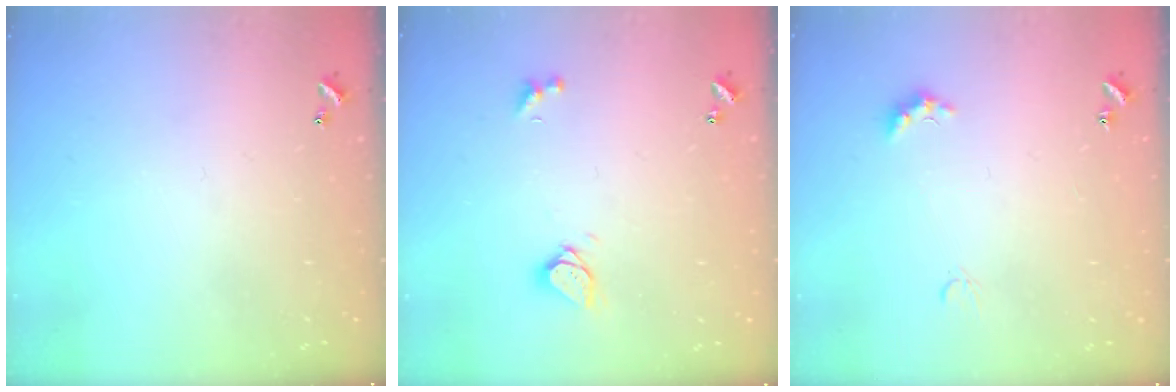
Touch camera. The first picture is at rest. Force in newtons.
{"total": 2.9, "press": 2.9, "slide": 0.2}
{"total": 2.1, "press": 2.0, "slide": 0.5}